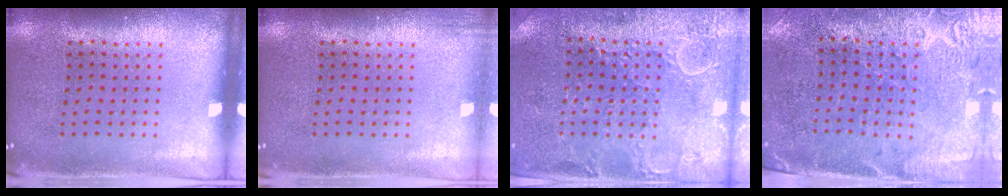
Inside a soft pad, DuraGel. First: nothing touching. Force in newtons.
{"total": 0.8, "press": 0.7, "slide": 0.1}
{"total": 2.7, "press": 2.7, "slide": 0.6}
{"total": 2.8, "press": 2.5, "slide": 1.1}